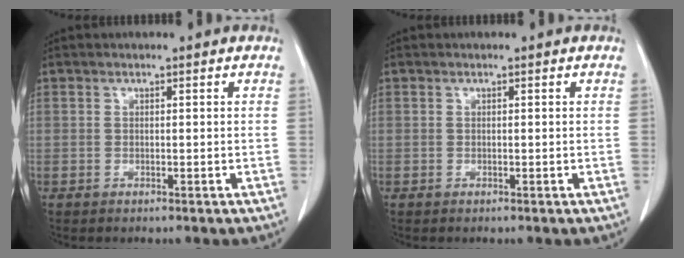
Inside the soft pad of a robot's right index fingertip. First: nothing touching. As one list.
[{"total": 0.0}]